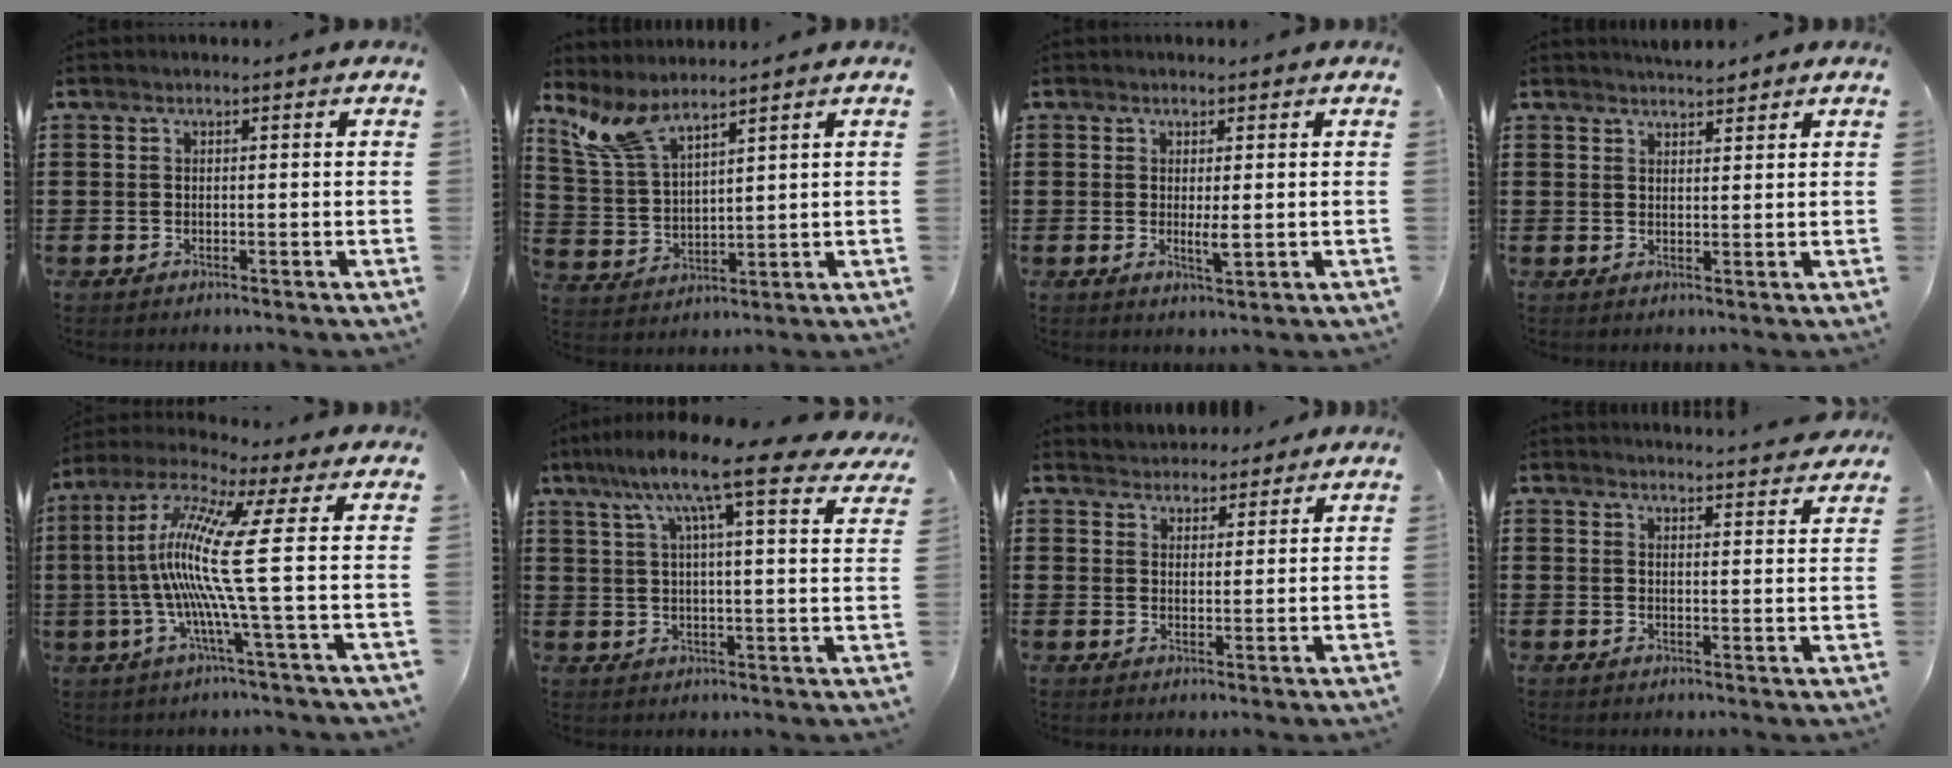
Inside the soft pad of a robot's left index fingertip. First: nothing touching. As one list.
[{"total": 7.4, "force": [6.0, 1.6, 3.9], "torque": [-0.105, -0.019, 0.110]}, {"total": 2.7, "force": [0.1, 0.5, 2.7], "torque": [-0.049, -0.003, 0.003]}, {"total": 2.6, "force": [2.6, 0.2, 0.5], "torque": [-0.015, -0.003, 0.048]}, {"total": 13.1, "force": [-0.2, -0.8, 13.0], "torque": [-0.302, -0.027, -0.031]}, {"total": 12.2, "force": [8.7, 1.5, 8.4], "torque": [-0.167, -0.028, 0.140]}, {"total": 3.5, "force": [3.2, 1.1, -0.7], "torque": [-0.001, -0.009, 0.061]}, {"total": 3.3, "force": [3.3, -0.5, 0.1], "torque": [-0.007, -0.023, 0.058]}]